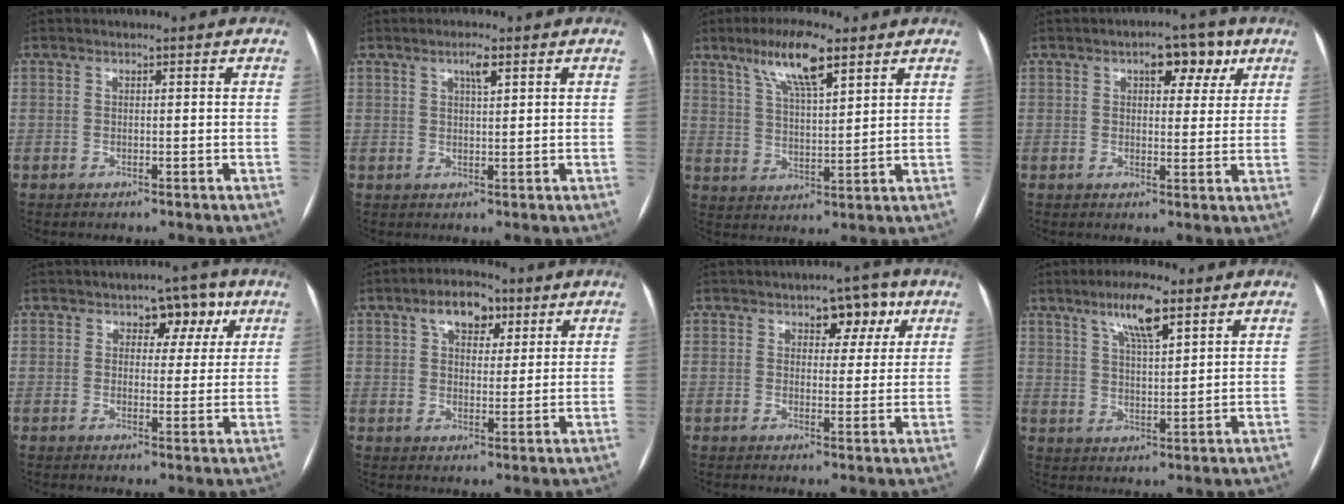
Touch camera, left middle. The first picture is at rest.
{"total": 2.6, "force": [1.4, 0.4, 2.2], "torque": [-0.039, 0.003, 0.023]}
{"total": 9.8, "force": [6.1, 1.9, 7.4], "torque": [-0.142, 0.010, 0.110]}
{"total": 5.9, "force": [3.0, 3.1, 4.0], "torque": [-0.046, 0.018, 0.038]}
{"total": 5.3, "force": [2.5, 3.5, 3.2], "torque": [-0.026, 0.017, 0.031]}
{"total": 7.0, "force": [3.6, 4.0, 4.5], "torque": [-0.070, 0.021, 0.057]}
{"total": 5.3, "force": [2.7, 3.2, 3.3], "torque": [-0.031, 0.015, 0.034]}
{"total": 7.8, "force": [4.8, 1.4, 6.0], "torque": [-0.113, 0.007, 0.085]}